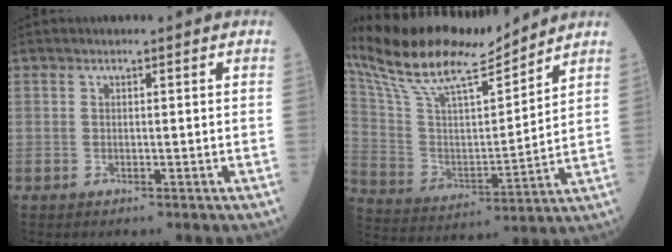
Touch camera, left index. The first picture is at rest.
{"total": 18.6, "force": [16.1, 2.4, 9.0], "torque": [-0.180, 0.014, 0.295]}